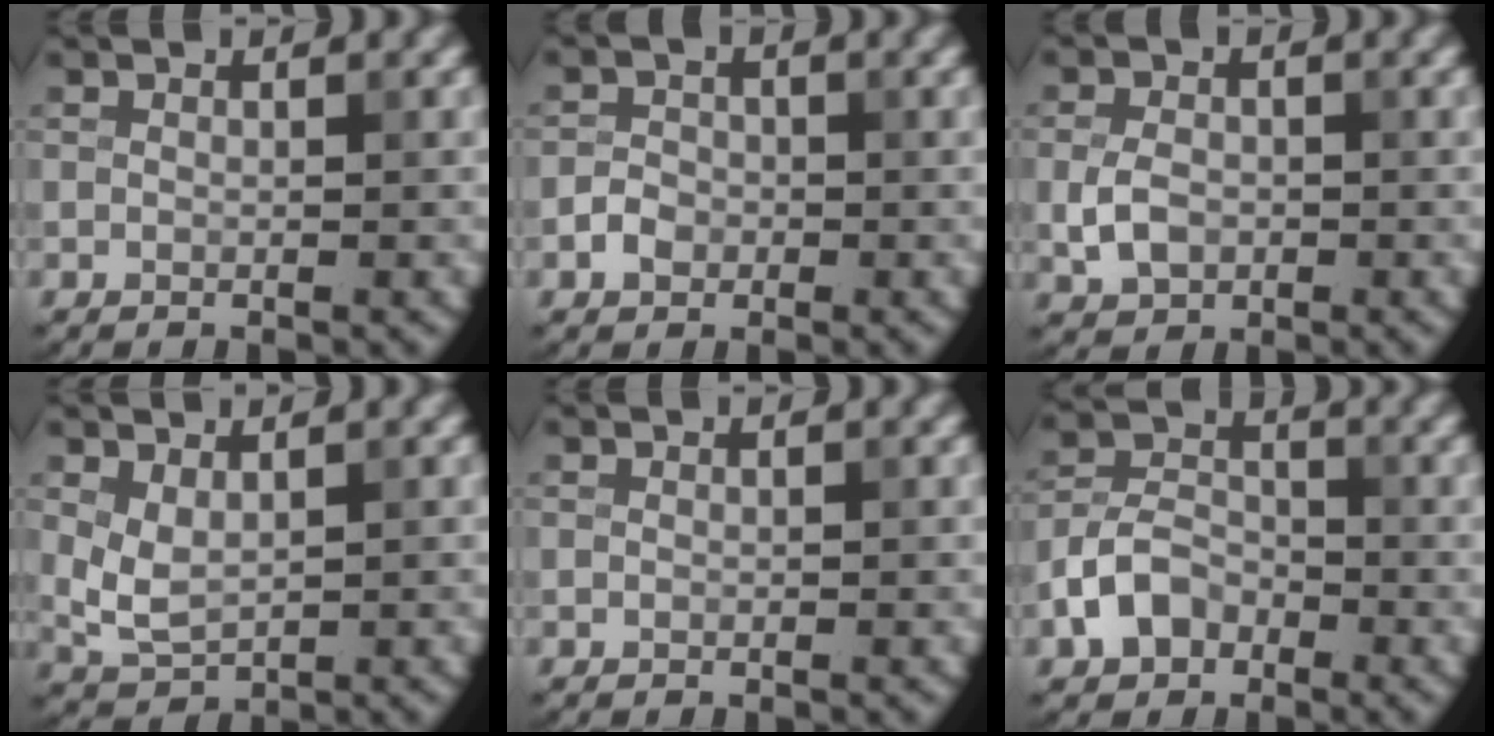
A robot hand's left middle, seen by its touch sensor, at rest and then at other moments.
{"total": 1.8, "force": [-0.7, 1.4, 0.7], "torque": [-0.009, 0.003, -0.018]}
{"total": 2.8, "force": [-0.6, 2.1, 1.9], "torque": [-0.038, -0.001, -0.014]}
{"total": 2.4, "force": [0.8, 1.4, 1.9], "torque": [-0.043, -0.002, 0.022]}
{"total": 0.0}
{"total": 4.1, "force": [-2.1, 2.9, 2.1], "torque": [-0.042, 0.006, -0.046]}